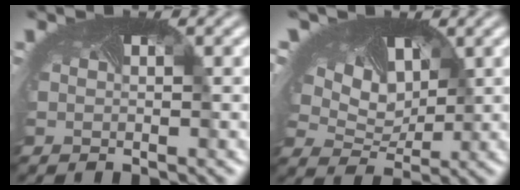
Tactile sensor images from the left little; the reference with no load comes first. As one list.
[{"total": 12.4, "force": [6.2, 7.6, 7.6], "torque": [-0.165, 0.031, 0.085]}]